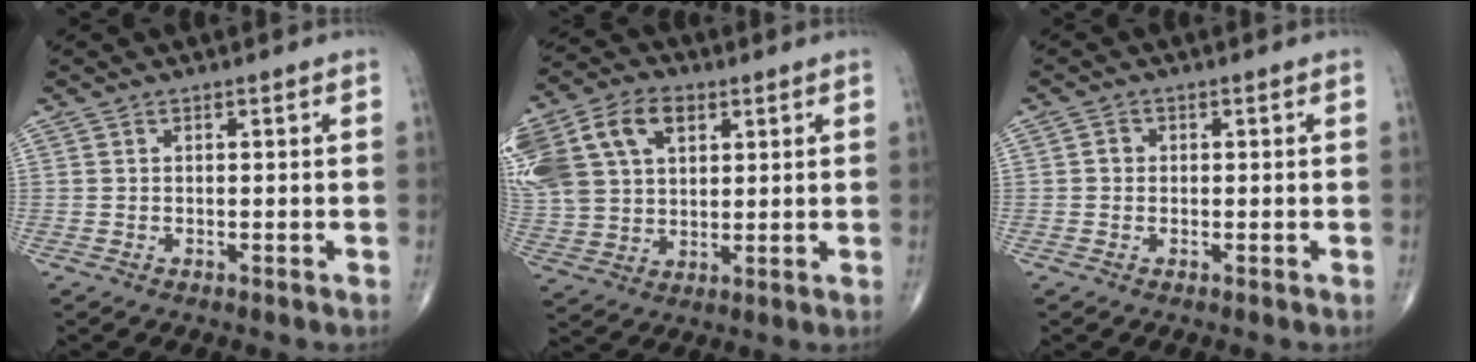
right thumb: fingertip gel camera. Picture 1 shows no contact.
{"total": 22.4, "force": [7.9, 15.7, 13.9], "torque": [-0.328, 0.041, 0.157]}
{"total": 1.4, "force": [0.0, 1.3, 0.5], "torque": [-0.002, 0.004, -0.003]}